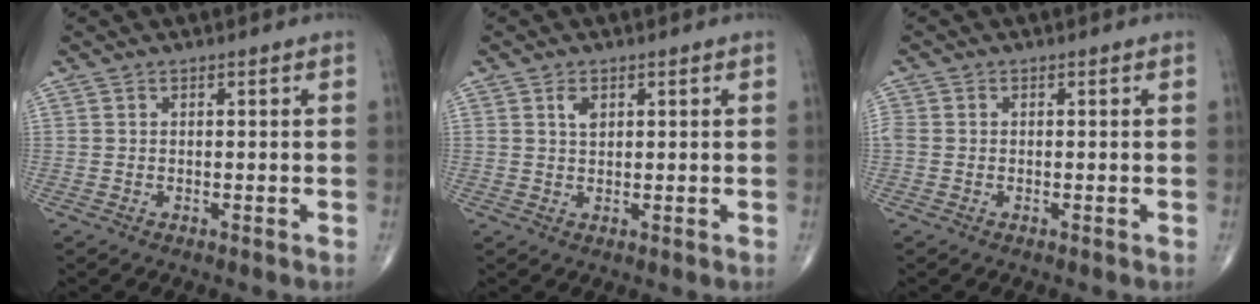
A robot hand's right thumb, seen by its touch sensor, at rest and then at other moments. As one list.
[{"total": 2.3, "force": [1.0, 1.4, 1.5], "torque": [-0.021, -0.002, 0.019]}, {"total": 1.8, "force": [-0.1, 1.5, 1.0], "torque": [-0.030, 0.005, -0.002]}]